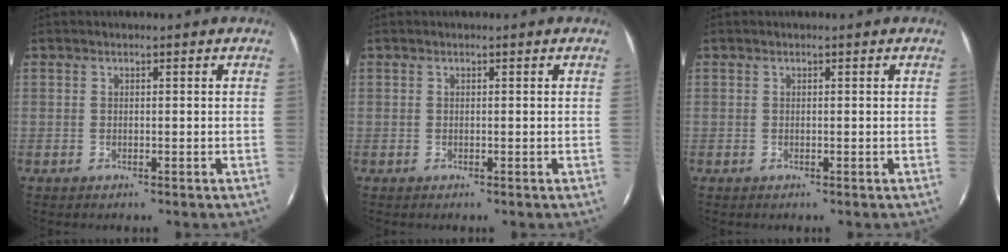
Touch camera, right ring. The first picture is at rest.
{"total": 0.0}
{"total": 0.0}